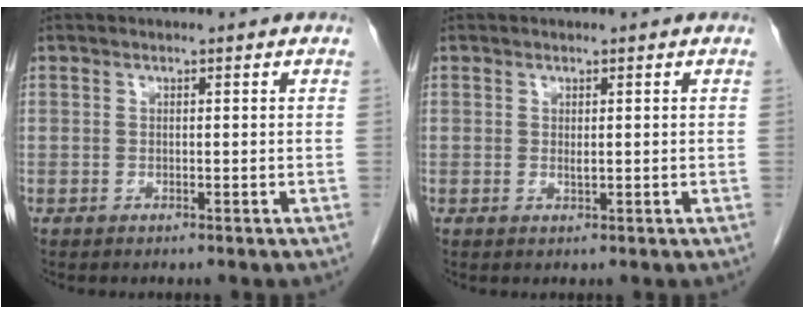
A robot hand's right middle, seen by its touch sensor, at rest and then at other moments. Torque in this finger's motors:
{"motor_torque": [0.37, -0.04, -0.04, -0.01]}